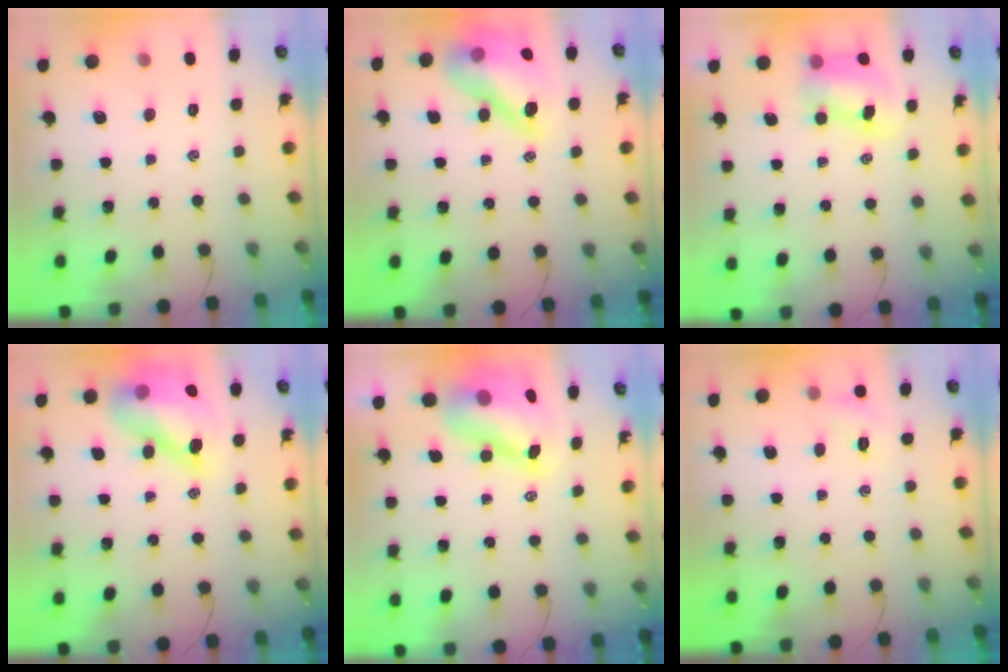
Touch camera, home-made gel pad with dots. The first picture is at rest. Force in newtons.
{"total": 15.4, "press": 15.1, "slide": 2.9}
{"total": 7.9, "press": 7.8, "slide": 1.1}
{"total": 15.5, "press": 14.9, "slide": 4.1}
{"total": 9.1, "press": 8.7, "slide": 2.7}
{"total": 4.1, "press": 4.1, "slide": 0.3}